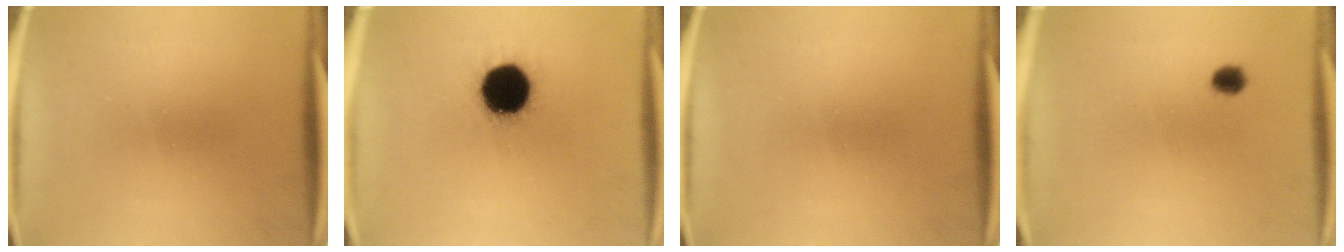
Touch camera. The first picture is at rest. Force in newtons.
{"total": 19.1}
{"total": 0.0}
{"total": 2.4}